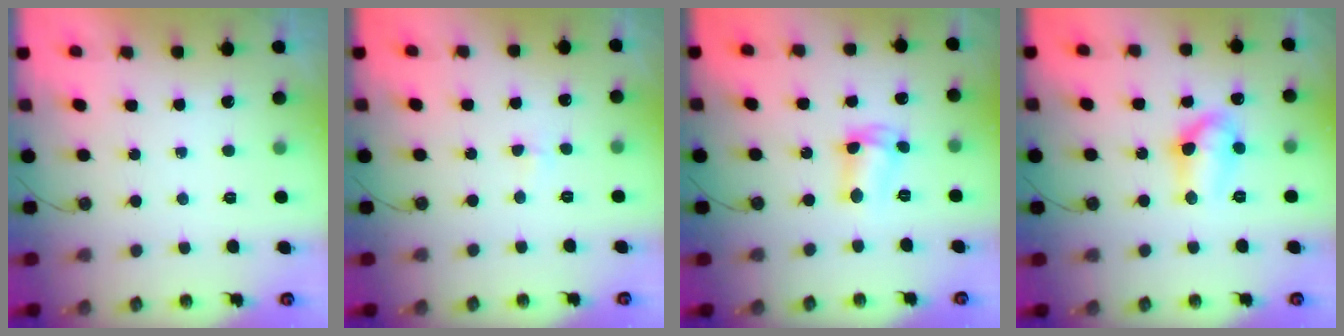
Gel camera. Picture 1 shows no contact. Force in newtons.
{"total": 4.2, "press": 2.3, "slide": 3.5}
{"total": 5.3, "press": 5.3, "slide": 0.1}
{"total": 10.6, "press": 10.6, "slide": 0.9}